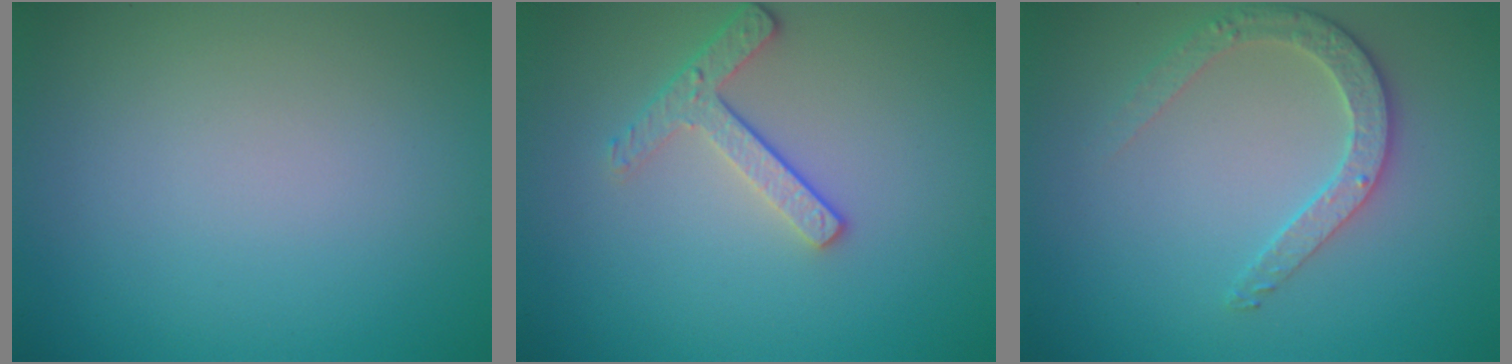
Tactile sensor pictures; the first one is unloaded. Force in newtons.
{"total": 2.6, "press": 2.2, "slide": 1.3}
{"total": 2.7, "press": 2.6, "slide": 0.7}